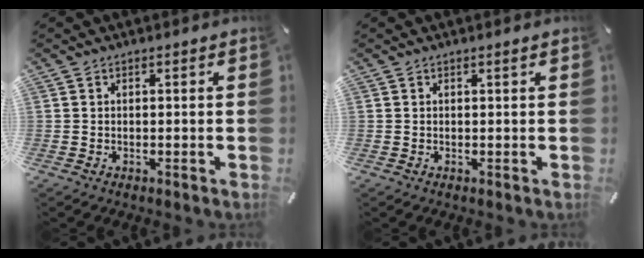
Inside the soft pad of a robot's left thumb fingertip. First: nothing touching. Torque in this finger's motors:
{"motor_torque": [-0.17, -0.16, -0.06, 0.02, 0.01]}